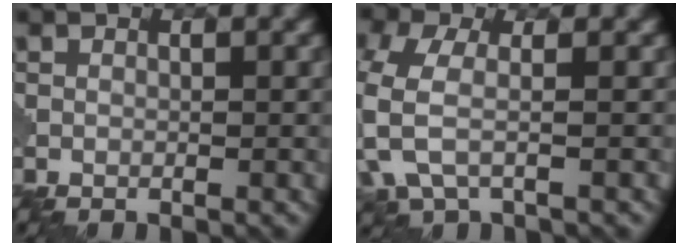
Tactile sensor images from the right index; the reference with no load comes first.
{"total": 5.3, "force": [-1.5, 2.6, 4.3], "torque": [-0.120, 0.000, -0.041]}